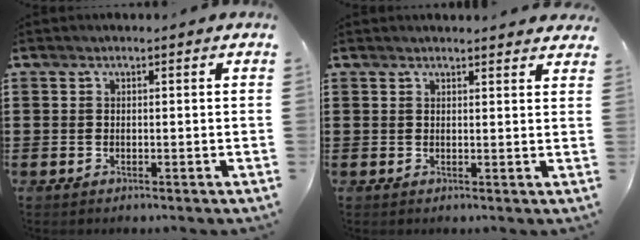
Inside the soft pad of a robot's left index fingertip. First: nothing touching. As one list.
[{"total": 1.6, "force": [1.5, 0.2, 0.3], "torque": [-0.002, -0.002, 0.029]}]